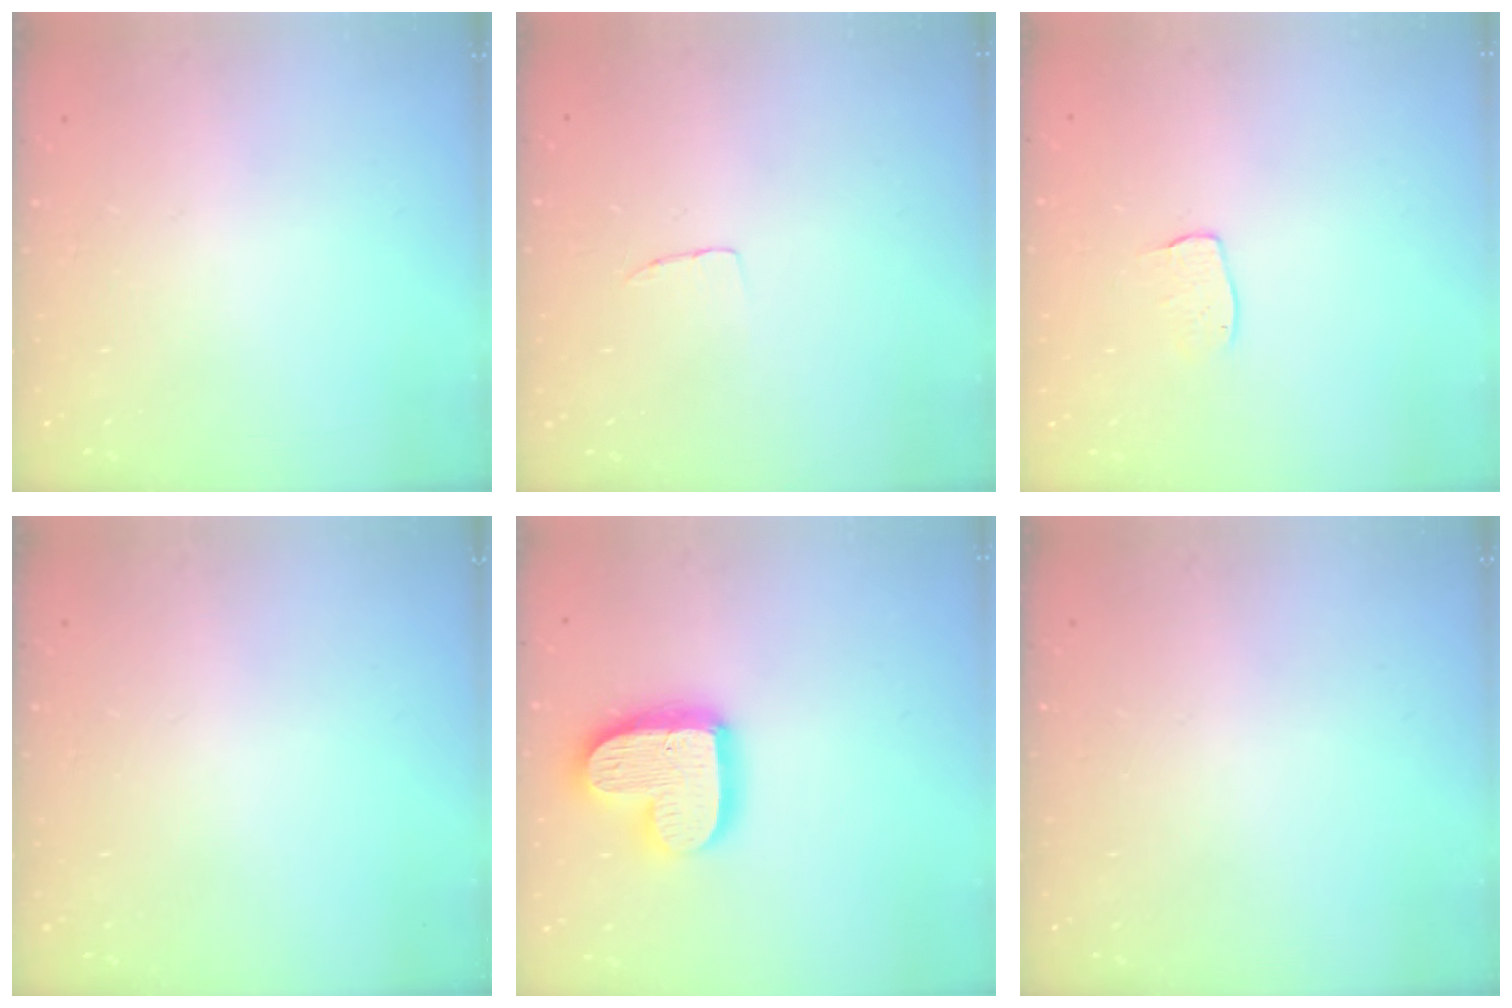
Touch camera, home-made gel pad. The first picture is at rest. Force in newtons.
{"total": 3.1, "press": 3.1, "slide": 0.1}
{"total": 5.0, "press": 5.0, "slide": 0.3}
{"total": 0.0}
{"total": 17.1, "press": 17.1, "slide": 1.4}
{"total": 0.0}